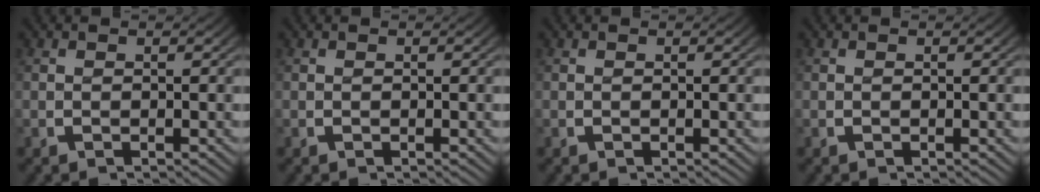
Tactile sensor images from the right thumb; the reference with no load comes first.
{"total": 0.0}
{"total": 0.0}
{"total": 0.0}